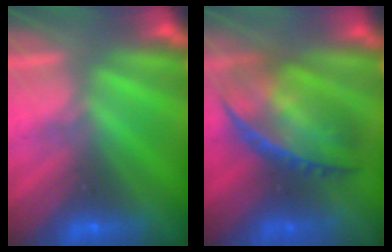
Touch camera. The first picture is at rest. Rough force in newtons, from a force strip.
{"total": 8.1}